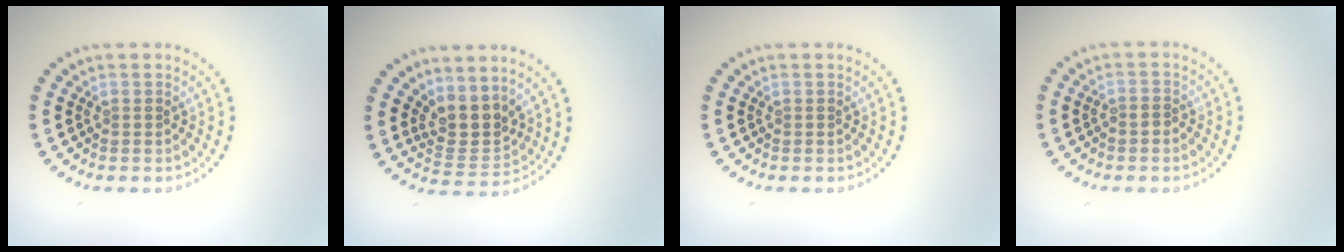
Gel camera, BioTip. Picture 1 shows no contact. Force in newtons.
{"total": 3.2, "press": 2.4, "slide": 2.1}
{"total": 0.0}
{"total": 0.7, "press": 0.4, "slide": 0.5}